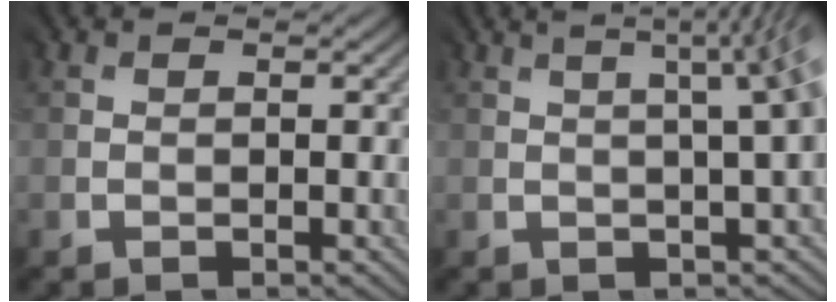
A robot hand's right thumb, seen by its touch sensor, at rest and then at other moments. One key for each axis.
{"total": 6.2, "fx": 1.1, "fy": 1.1, "fz": 6.0, "tx": -0.035, "ty": 0.041, "tz": -0.001}